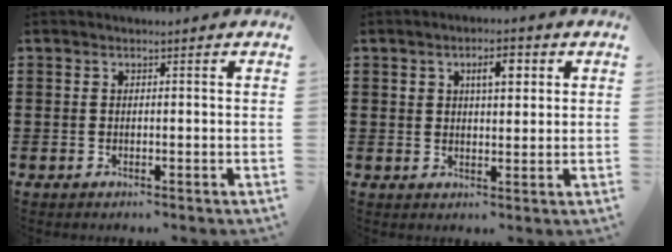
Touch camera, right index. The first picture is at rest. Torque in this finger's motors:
{"motor_torque": [0.12, -0.05, 0.11, 0.07]}